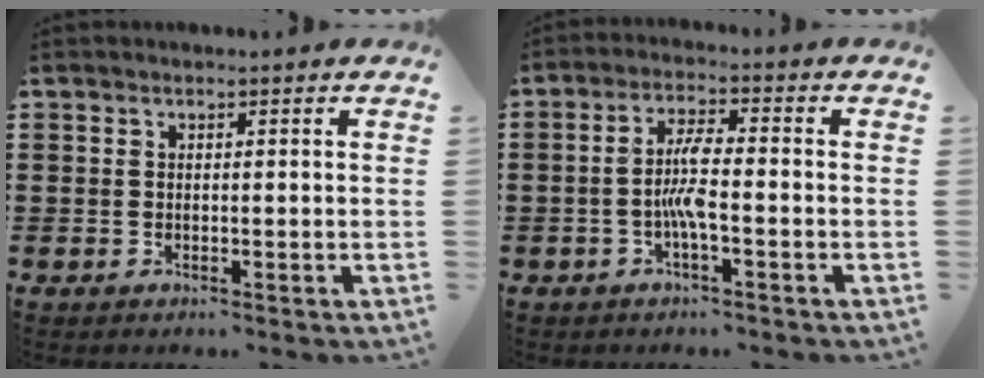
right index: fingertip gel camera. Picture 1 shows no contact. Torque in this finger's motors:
{"motor_torque": [1.25, -0.70, 0.62, 0.19]}